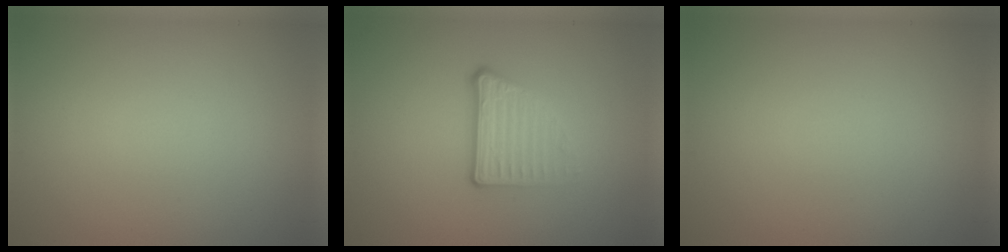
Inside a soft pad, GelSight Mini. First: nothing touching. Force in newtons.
{"total": 3.4, "press": 2.2, "slide": 2.6}
{"total": 0.0}